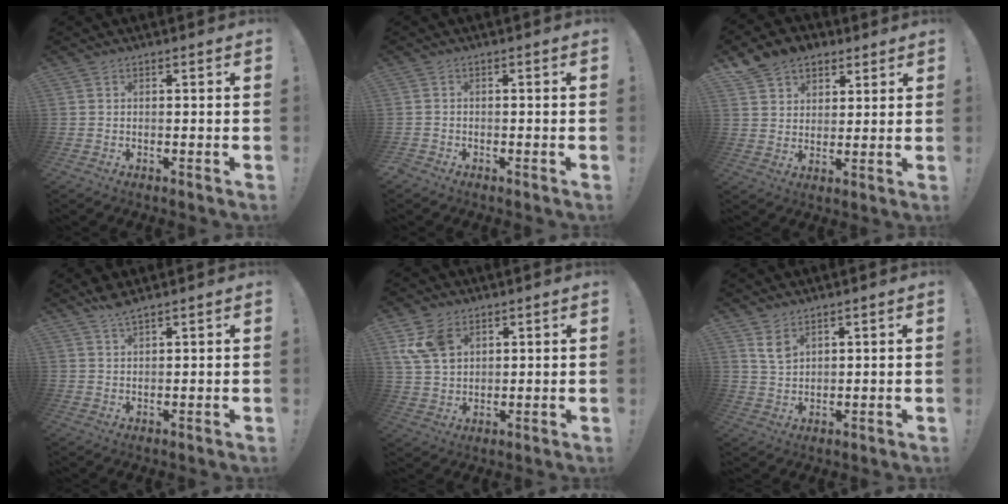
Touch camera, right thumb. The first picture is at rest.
{"total": 1.3, "force": [-1.1, 0.6, 0.1], "torque": [-0.001, 0.003, -0.021]}
{"total": 9.4, "force": [6.4, 6.6, 2.0], "torque": [-0.044, -0.033, 0.129]}
{"total": 3.4, "force": [2.8, 0.6, 1.8], "torque": [-0.032, -0.015, 0.049]}
{"total": 9.7, "force": [4.6, 6.8, 5.2], "torque": [-0.108, -0.009, 0.090]}
{"total": 5.5, "force": [3.3, 3.6, 2.5], "torque": [-0.038, -0.017, 0.062]}